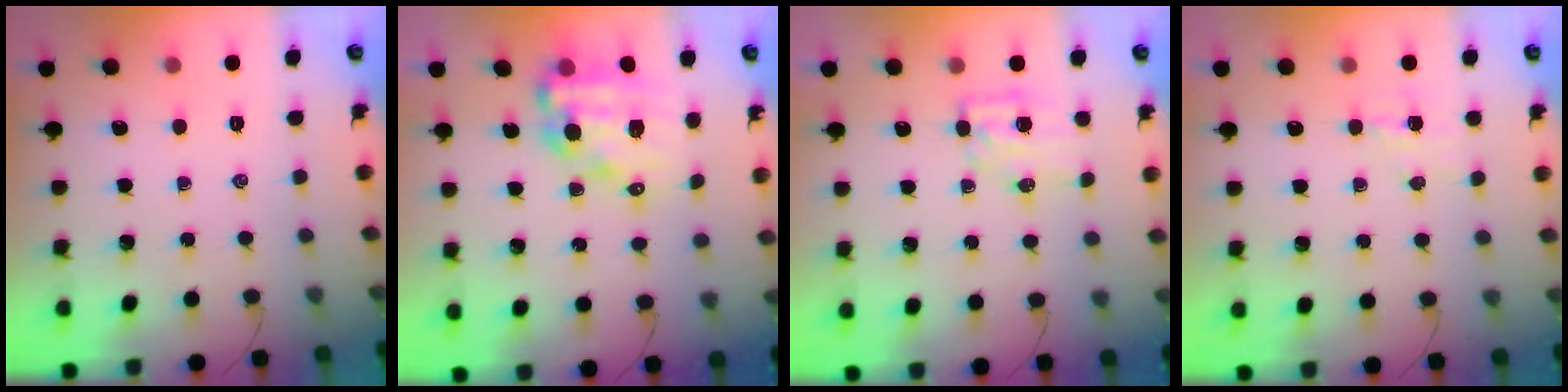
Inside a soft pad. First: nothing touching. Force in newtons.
{"total": 11.8, "press": 11.4, "slide": 3.0}
{"total": 5.7, "press": 5.6, "slide": 1.0}
{"total": 3.5, "press": 3.3, "slide": 1.1}